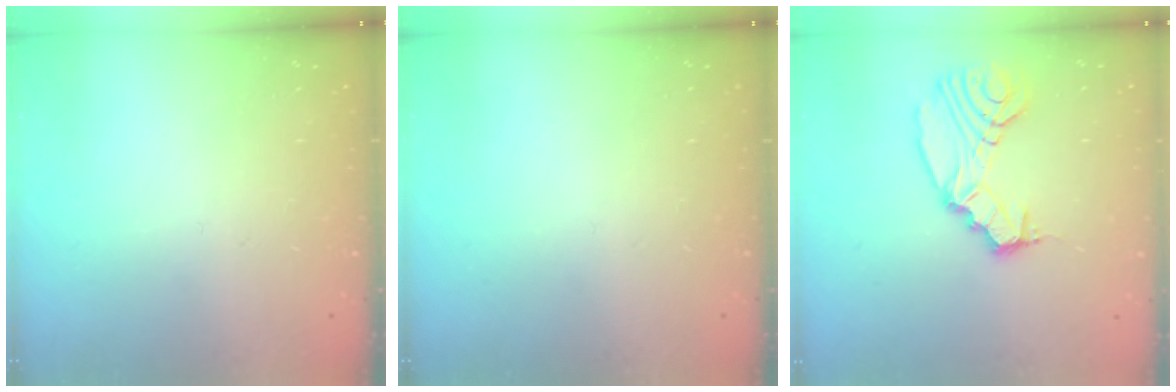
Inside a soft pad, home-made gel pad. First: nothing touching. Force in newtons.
{"total": 0.0}
{"total": 11.6, "press": 10.9, "slide": 3.9}